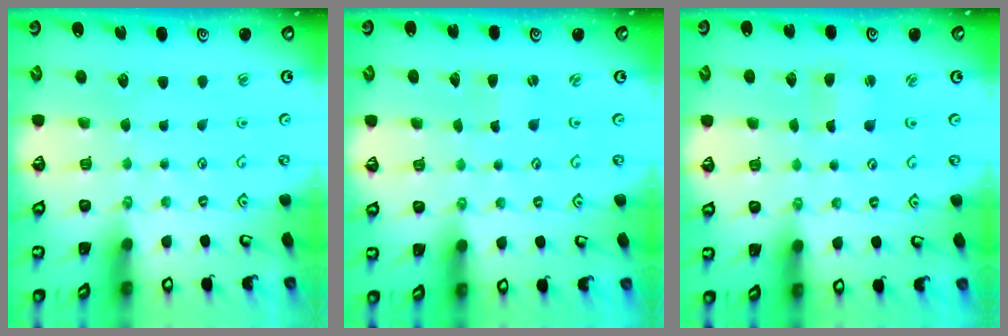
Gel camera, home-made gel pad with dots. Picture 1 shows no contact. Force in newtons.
{"total": 0.0}
{"total": 1.2, "press": 1.2, "slide": 0.2}